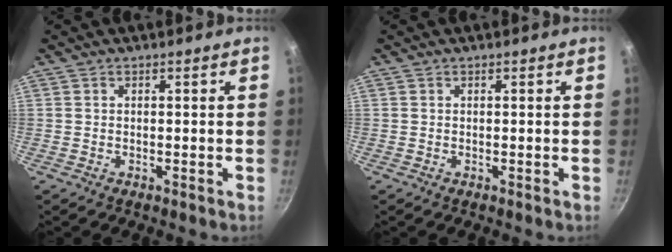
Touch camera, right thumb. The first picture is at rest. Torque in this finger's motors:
{"motor_torque": [-0.10, 0.03, 0.02, -0.02, 0.00]}